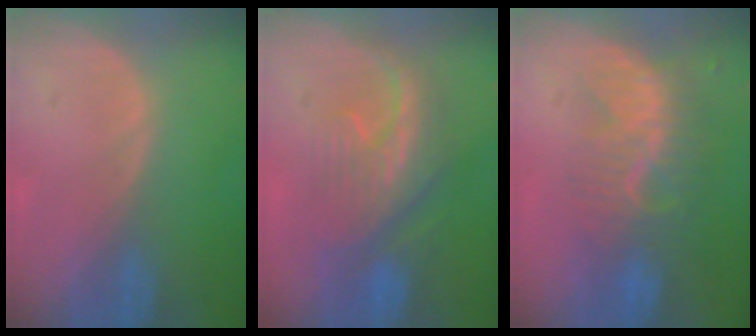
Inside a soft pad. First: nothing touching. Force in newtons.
{"total": 8.0, "press": 8.0, "slide": 1.0}
{"total": 8.6, "press": 7.7, "slide": 3.6}